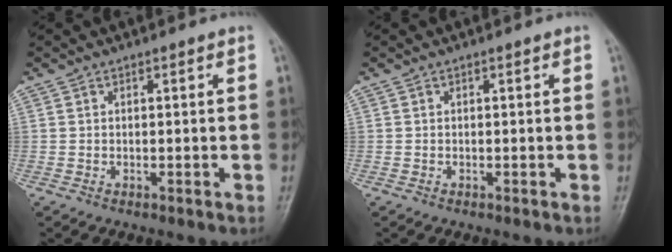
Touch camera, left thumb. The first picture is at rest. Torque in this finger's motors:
{"motor_torque": [-0.03, 0.03, -0.05, 0.05, 0.00]}